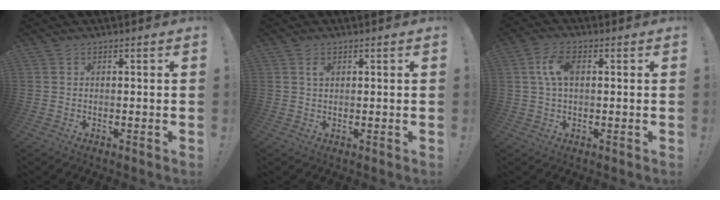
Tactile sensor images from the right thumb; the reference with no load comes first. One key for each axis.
{"total": 1.6, "fx": 0.8, "fy": 0.9, "fz": 1.1, "tx": -0.011, "ty": -0.004, "tz": 0.012}
{"total": 7.1, "fx": 1.4, "fy": 3.8, "fz": 5.9, "tx": -0.113, "ty": 0.009, "tz": 0.025}